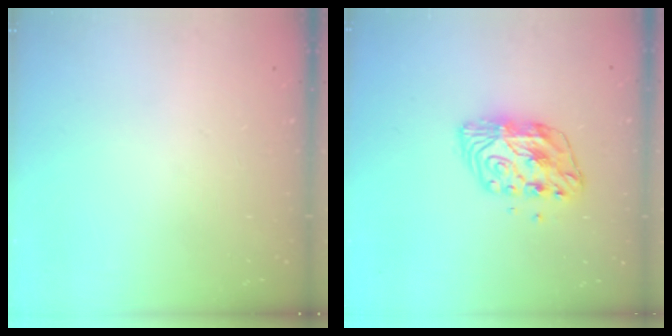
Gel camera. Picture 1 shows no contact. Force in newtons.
{"total": 9.7, "press": 9.7, "slide": 0.9}